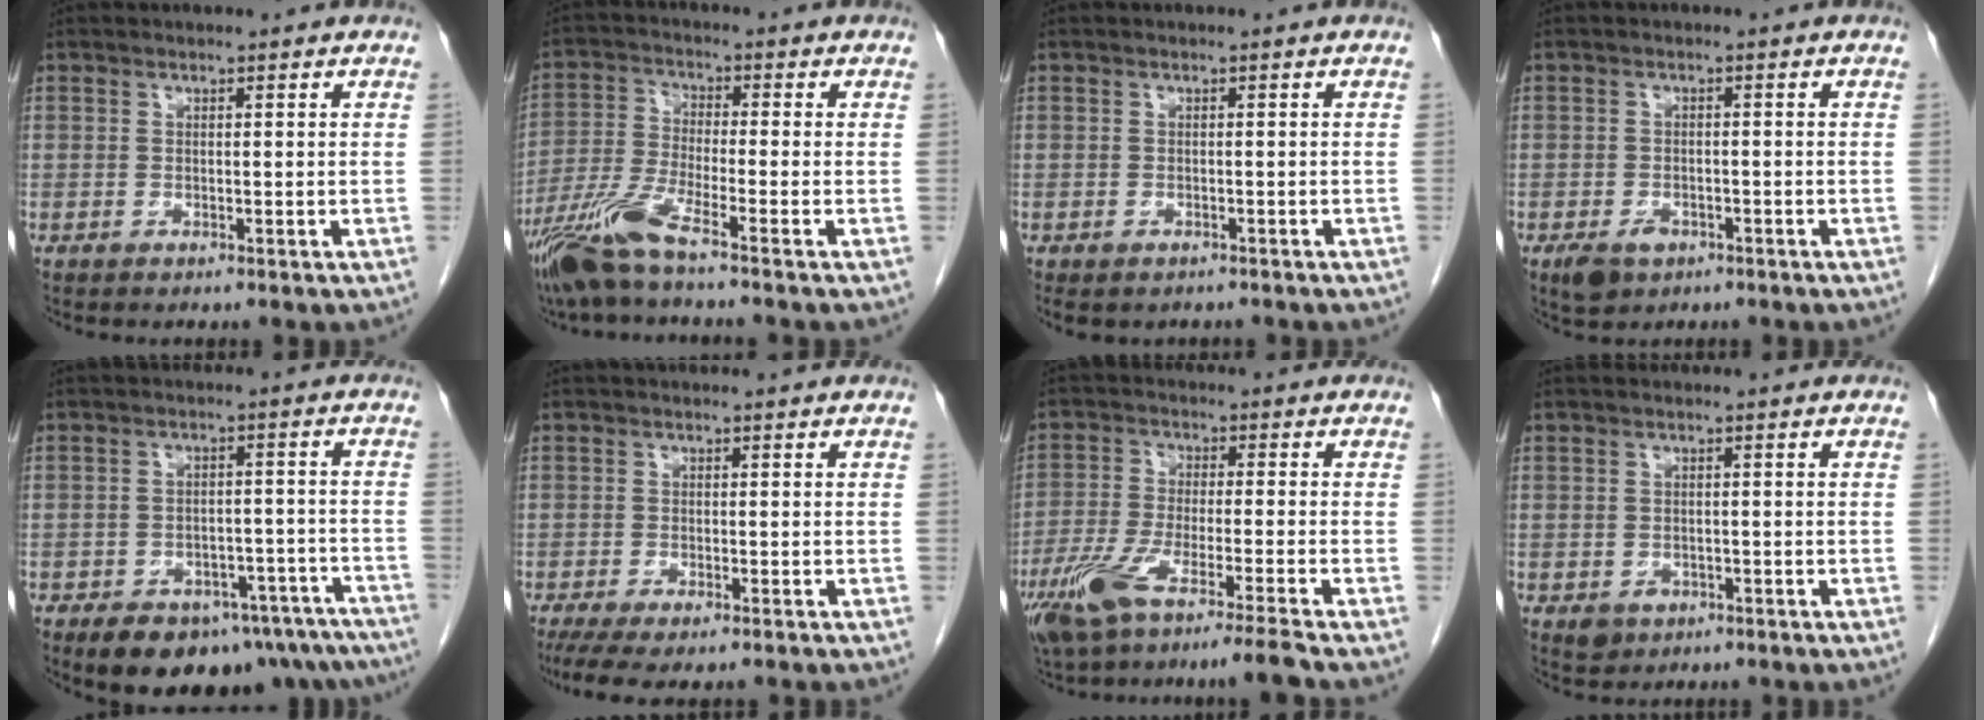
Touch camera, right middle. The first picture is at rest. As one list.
[{"total": 8.2, "force": [-5.9, -0.5, 5.6], "torque": [-0.124, -0.030, -0.121]}, {"total": 3.8, "force": [-3.0, 2.0, 1.0], "torque": [-0.010, 0.000, -0.037]}, {"total": 3.6, "force": [-2.1, 2.3, 1.9], "torque": [-0.034, -0.002, -0.025]}, {"total": 17.1, "force": [-13.4, 7.8, 7.2], "torque": [-0.058, 0.022, -0.156]}, {"total": 7.1, "force": [-5.5, 1.9, 4.1], "torque": [-0.060, -0.013, -0.087]}, {"total": 10.7, "force": [-7.5, -0.4, 7.6], "torque": [-0.142, -0.029, -0.133]}, {"total": 2.4, "force": [-1.1, 2.0, 0.7], "torque": [-0.011, 0.003, -0.007]}]